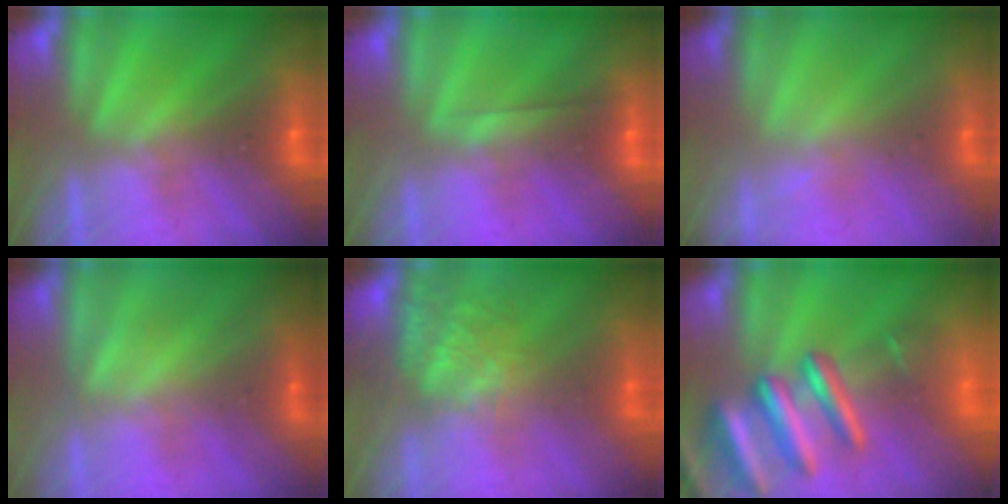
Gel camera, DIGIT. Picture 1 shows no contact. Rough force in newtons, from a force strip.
{"total": 1.9}
{"total": 1.5}
{"total": 1.7}
{"total": 4.8}
{"total": 7.8}